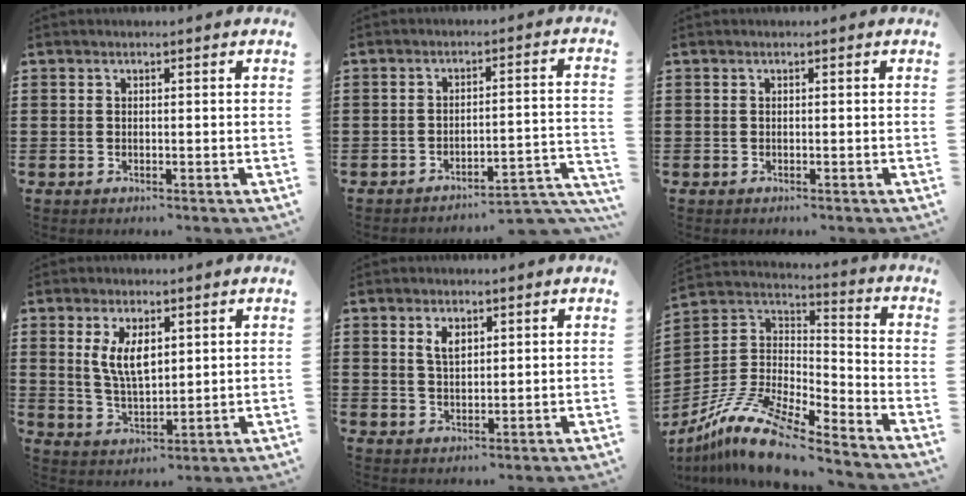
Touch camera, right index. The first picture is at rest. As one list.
[{"total": 4.3, "force": [-4.0, -0.1, 1.5], "torque": [-0.030, -0.011, -0.083]}, {"total": 0.0}, {"total": 5.9, "force": [1.9, 2.7, 5.0], "torque": [-0.096, 0.001, 0.032]}, {"total": 2.9, "force": [1.4, 1.5, 2.1], "torque": [-0.046, 0.005, 0.025]}, {"total": 13.0, "force": [-10.4, 2.8, 7.3], "torque": [-0.162, 0.022, -0.207]}]